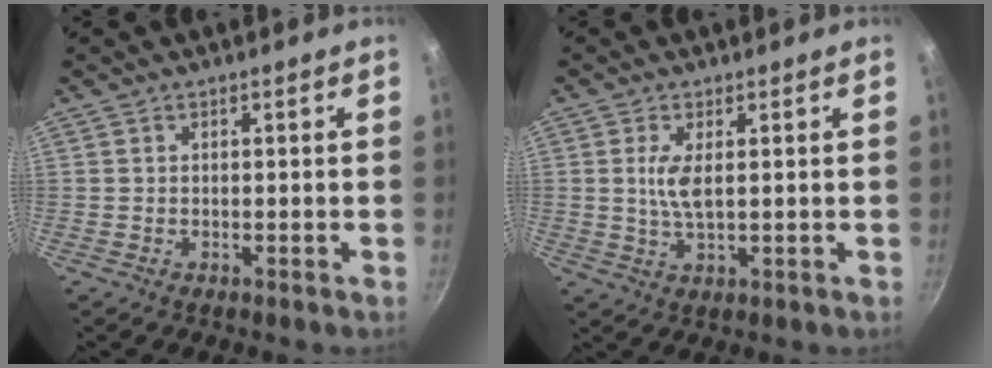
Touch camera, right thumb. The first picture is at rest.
{"total": 4.5, "force": [0.8, 1.6, 4.1], "torque": [-0.087, -0.003, 0.016]}